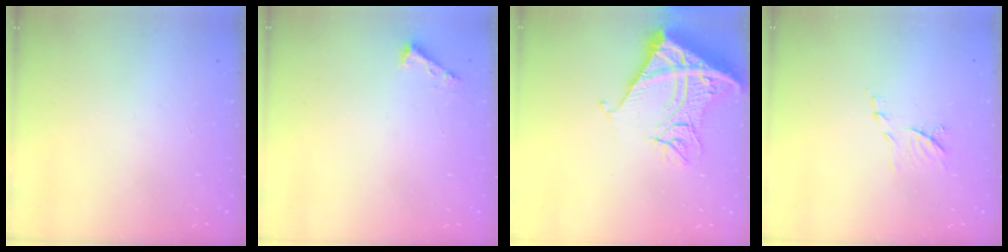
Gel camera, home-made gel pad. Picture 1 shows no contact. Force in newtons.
{"total": 2.3, "press": 2.3, "slide": 0.3}
{"total": 16.2, "press": 16.1, "slide": 2.1}
{"total": 6.9, "press": 6.9, "slide": 0.5}